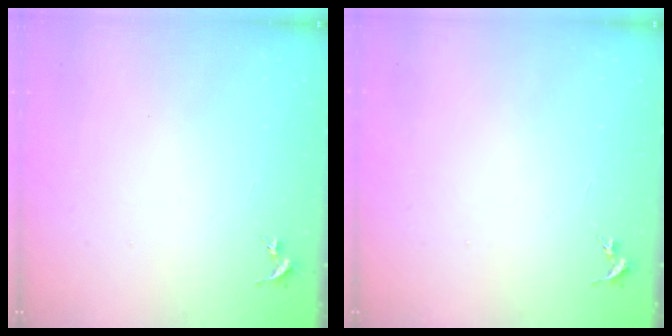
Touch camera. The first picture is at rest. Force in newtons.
{"total": 0.0}